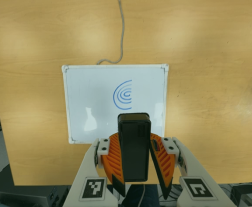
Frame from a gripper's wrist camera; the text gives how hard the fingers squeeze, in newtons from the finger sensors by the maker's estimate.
{"total": 8.4, "left": 8.5, "right": 8.4}